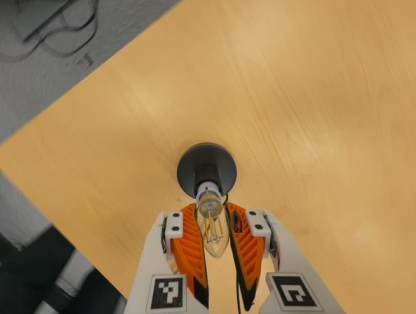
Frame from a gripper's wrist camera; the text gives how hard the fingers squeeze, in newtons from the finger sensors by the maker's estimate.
{"total": 26.1, "left": 27.0, "right": 25.2}